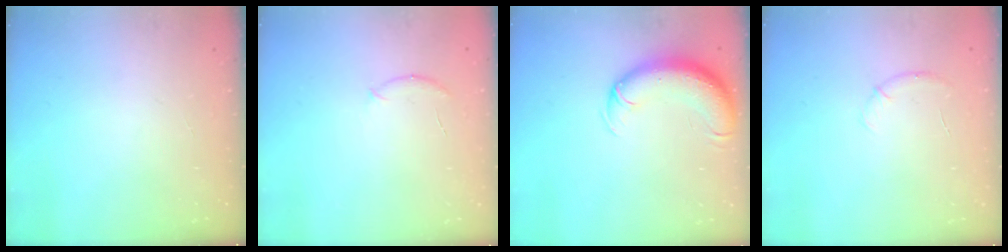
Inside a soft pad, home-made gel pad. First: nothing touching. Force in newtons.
{"total": 6.4, "press": 6.3, "slide": 1.5}
{"total": 11.0, "press": 10.6, "slide": 2.9}
{"total": 6.3, "press": 6.0, "slide": 1.8}